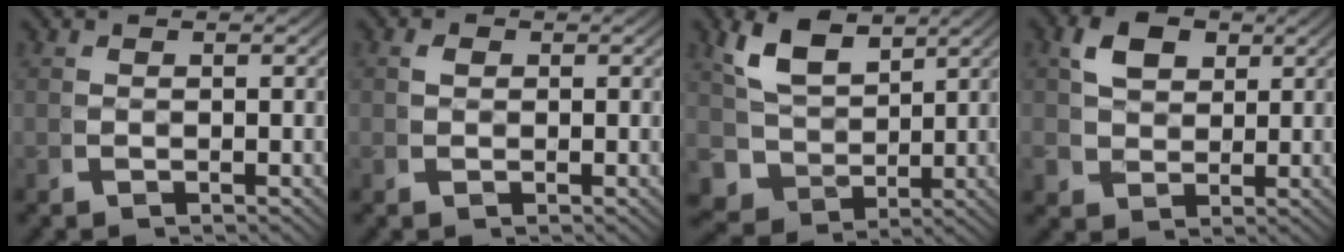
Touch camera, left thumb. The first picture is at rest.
{"total": 0.6, "force": [0.1, 0.3, -0.5], "torque": [0.006, -0.003, 0.005]}
{"total": 6.9, "force": [0.8, 5.9, 3.6], "torque": [-0.098, -0.041, 0.034]}
{"total": 3.0, "force": [1.4, 2.4, 1.0], "torque": [-0.023, -0.005, 0.034]}